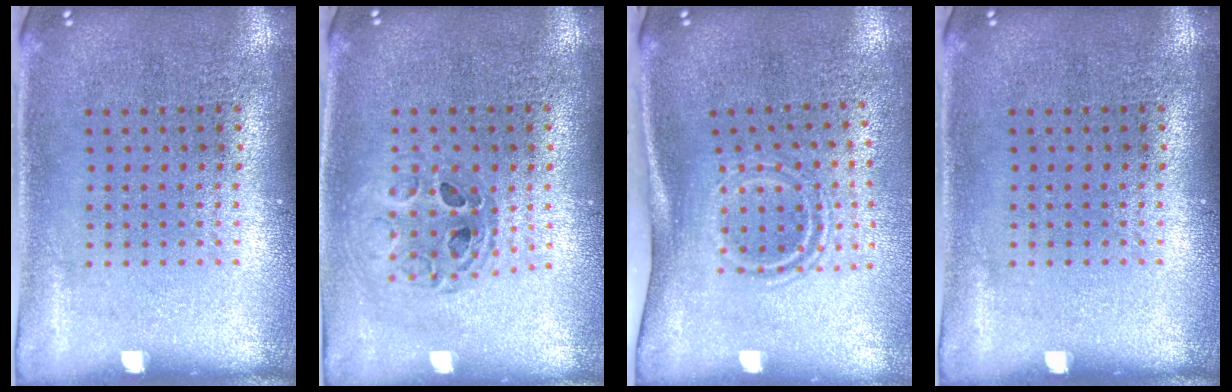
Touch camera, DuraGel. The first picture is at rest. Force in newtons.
{"total": 0.7, "press": 0.7, "slide": 0.1}
{"total": 1.9, "press": 1.1, "slide": 1.5}
{"total": 0.0}